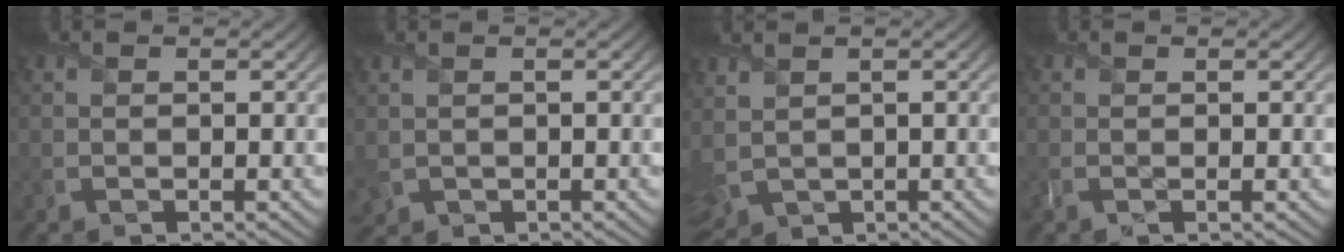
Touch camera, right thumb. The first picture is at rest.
{"total": 1.5, "force": [0.2, 1.2, 0.9], "torque": [-0.034, -0.006, 0.007]}
{"total": 4.9, "force": [1.2, 3.1, 3.5], "torque": [-0.118, -0.005, 0.031]}
{"total": 0.0}